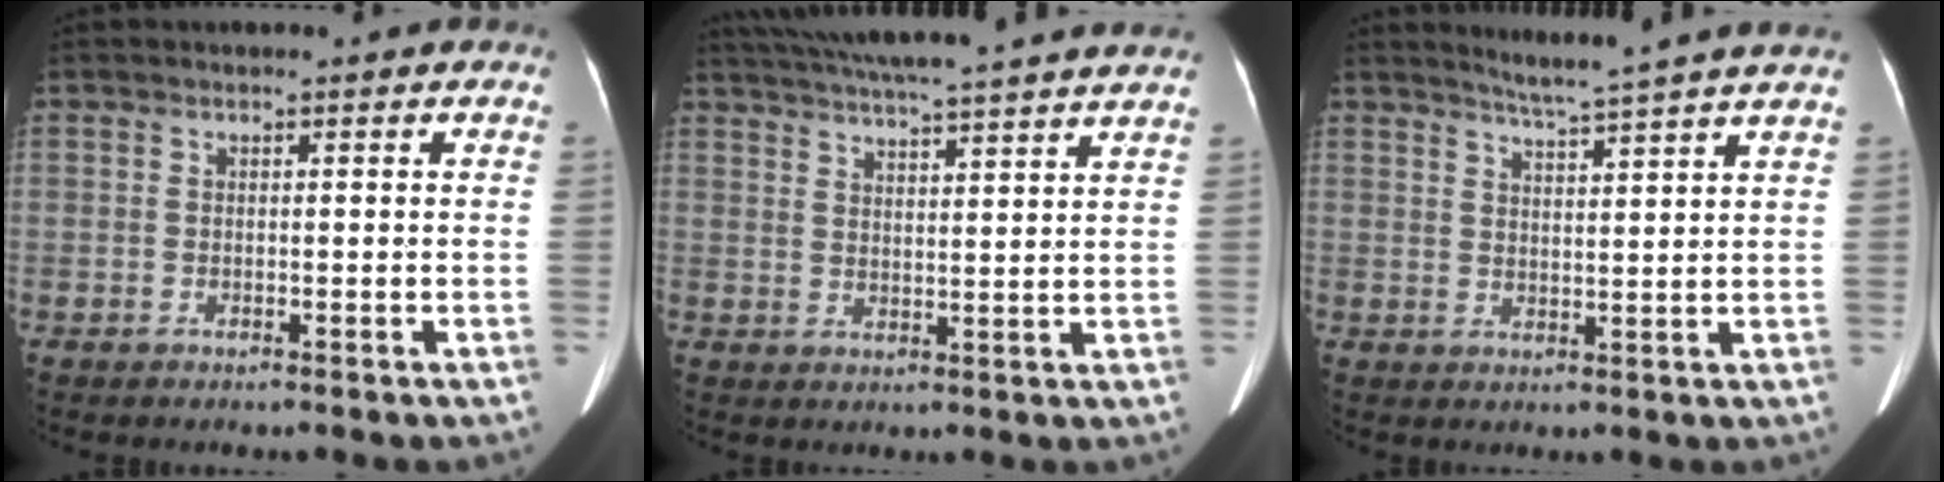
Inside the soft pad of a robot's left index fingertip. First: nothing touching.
{"total": 19.8, "force": [17.7, 0.0, 8.9], "torque": [-0.156, 0.018, 0.240]}
{"total": 8.5, "force": [7.5, -1.7, 3.6], "torque": [-0.060, 0.001, 0.100]}